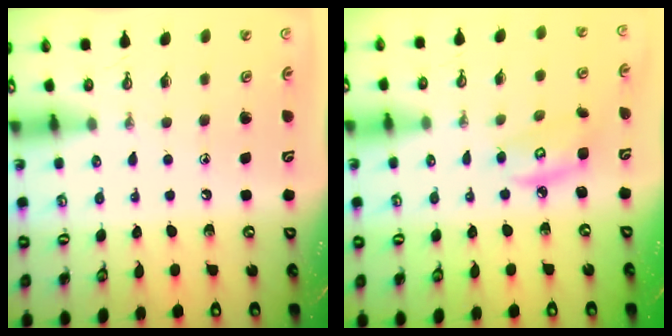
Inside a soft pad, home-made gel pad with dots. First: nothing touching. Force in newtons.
{"total": 5.5, "press": 5.5, "slide": 0.3}